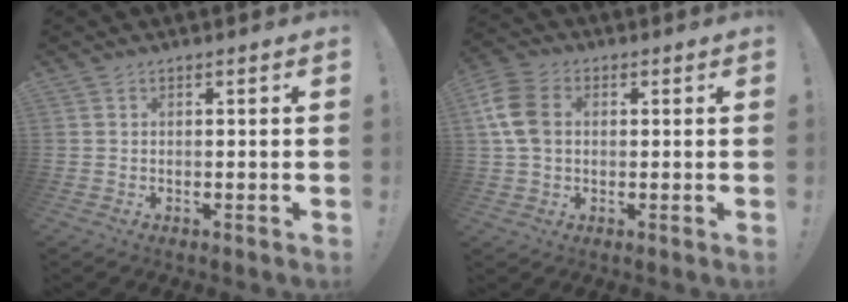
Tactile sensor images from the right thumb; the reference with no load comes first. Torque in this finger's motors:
{"motor_torque": [0.92, 0.71, 0.06, -0.06, 0.19]}